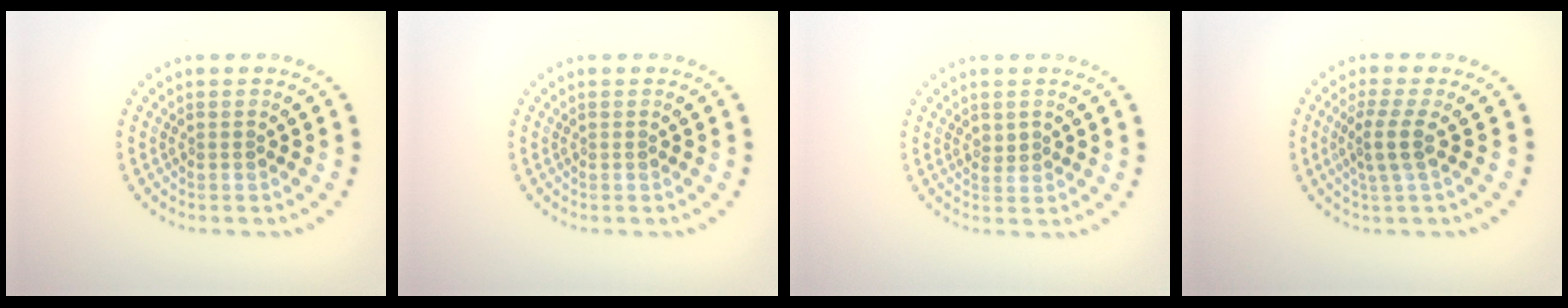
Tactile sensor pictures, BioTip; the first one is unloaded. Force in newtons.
{"total": 0.0}
{"total": 1.0, "press": 0.9, "slide": 0.3}
{"total": 2.5, "press": 1.9, "slide": 1.7}